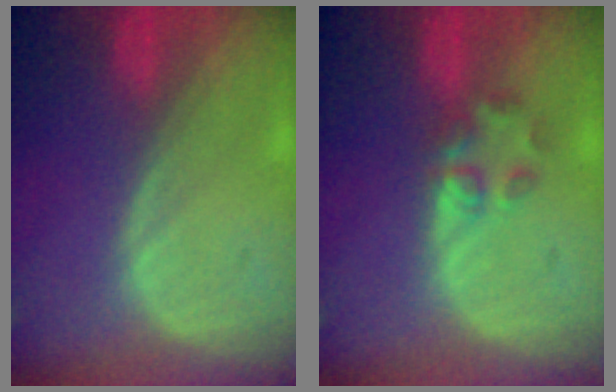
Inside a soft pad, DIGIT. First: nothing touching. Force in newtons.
{"total": 2.7, "press": 2.6, "slide": 0.9}